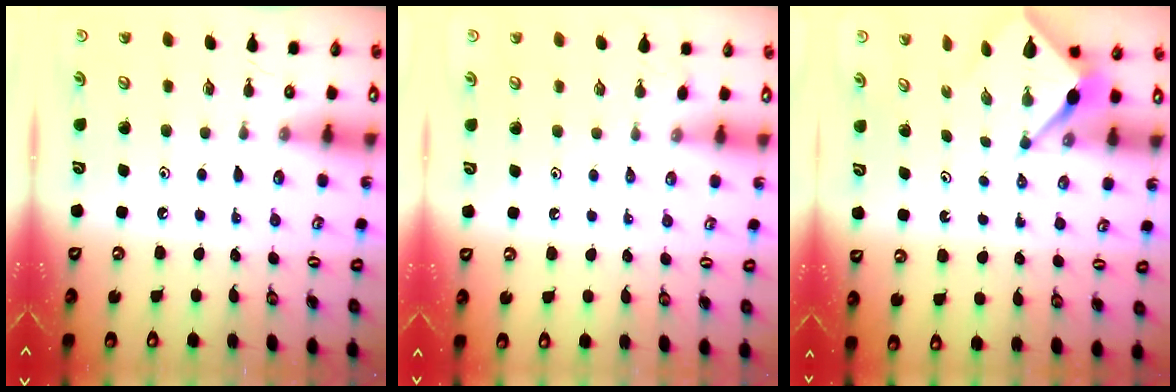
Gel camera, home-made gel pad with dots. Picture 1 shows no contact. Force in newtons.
{"total": 3.6, "press": 3.5, "slide": 0.6}
{"total": 3.4, "press": 3.3, "slide": 0.2}